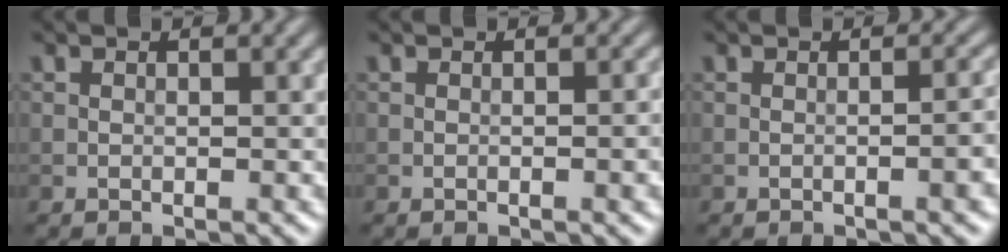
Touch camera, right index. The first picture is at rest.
{"total": 2.0, "force": [-0.3, 0.5, 1.9], "torque": [-0.020, 0.000, -0.006]}
{"total": 3.7, "force": [-0.7, 1.3, 3.4], "torque": [-0.020, 0.012, -0.011]}